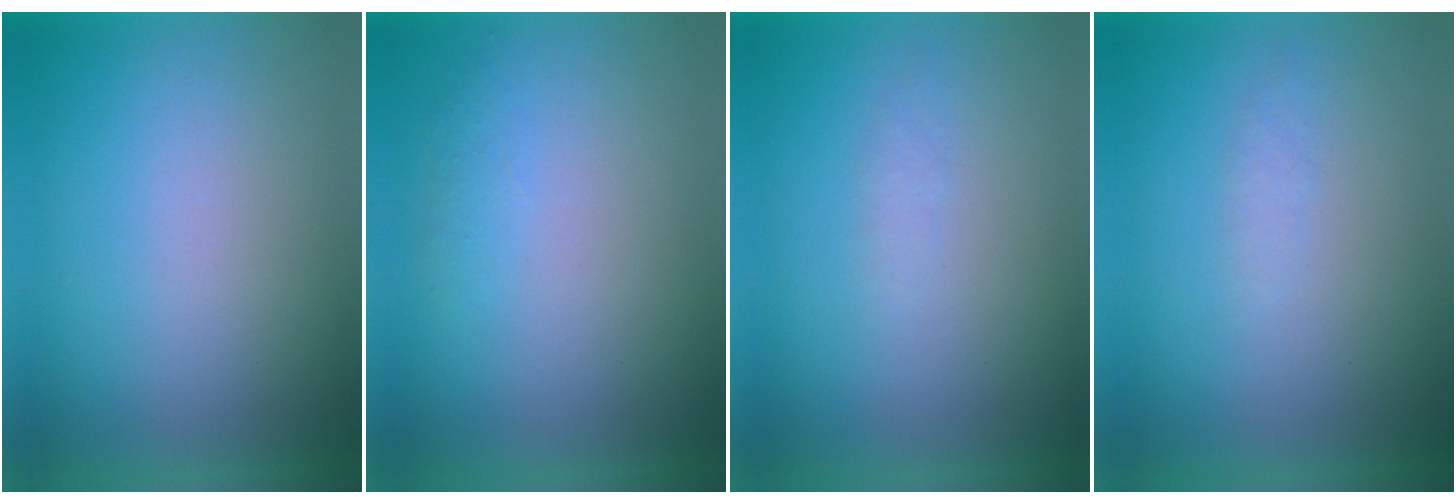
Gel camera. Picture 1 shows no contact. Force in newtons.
{"total": 2.1}
{"total": 1.2}
{"total": 1.2}